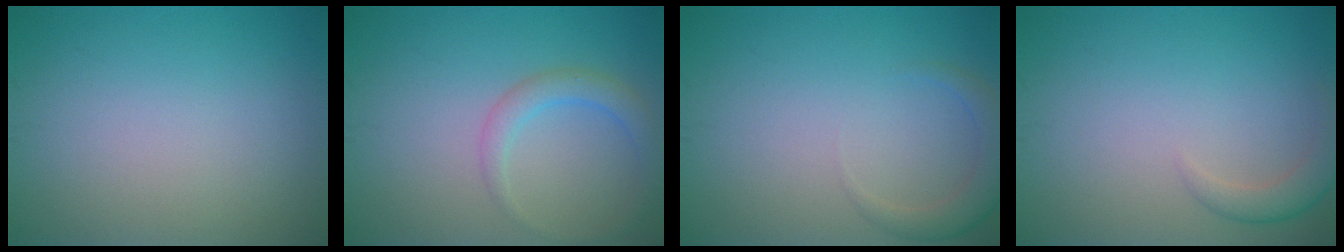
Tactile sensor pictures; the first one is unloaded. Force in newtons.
{"total": 2.4, "press": 2.4, "slide": 0.1}
{"total": 2.3, "press": 2.3, "slide": 0.1}
{"total": 2.0, "press": 2.0, "slide": 0.1}